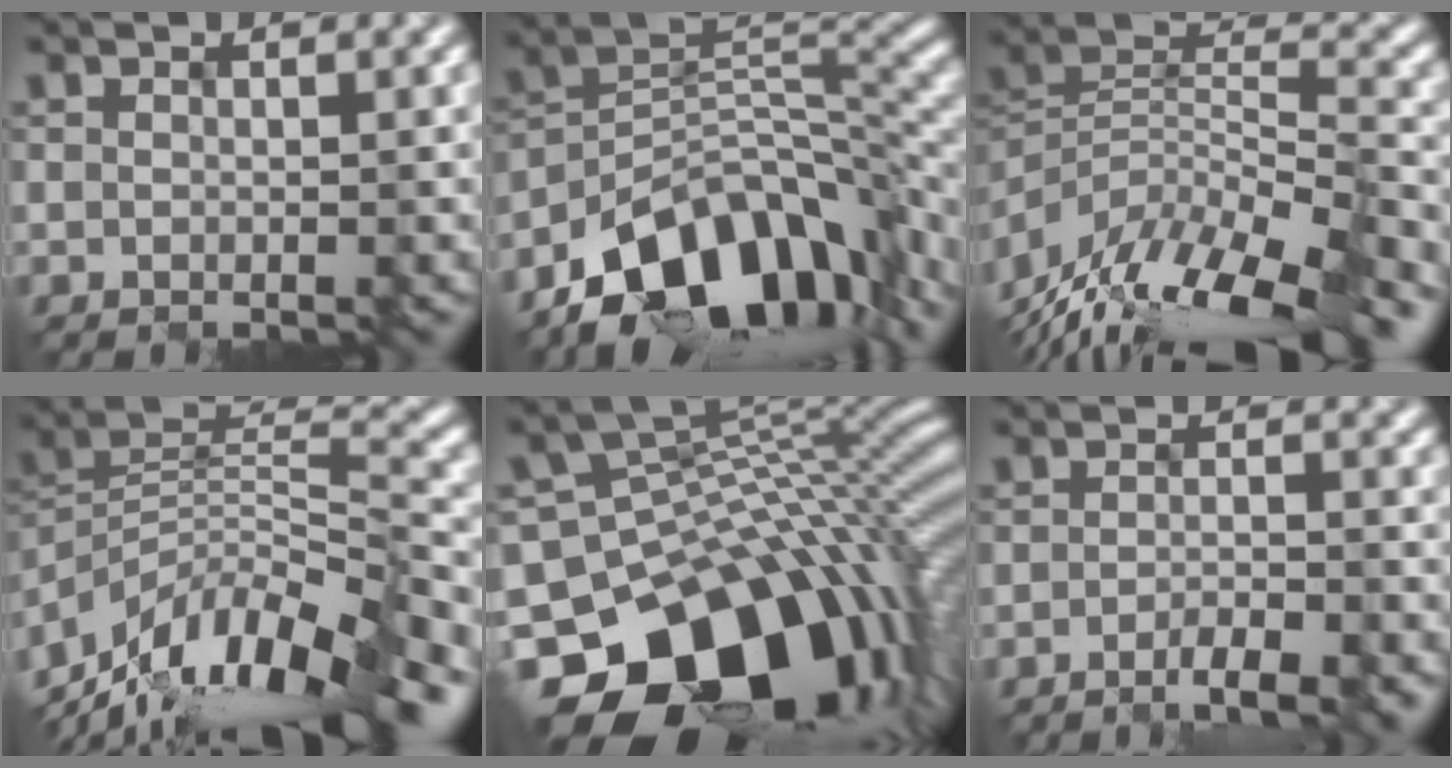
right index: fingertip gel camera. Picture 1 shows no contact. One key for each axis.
{"total": 12.5, "fx": -8.8, "fy": 5.8, "fz": 6.7, "tx": -0.105, "ty": 0.008, "tz": -0.165}
{"total": 15.3, "fx": -11.8, "fy": 5.2, "fz": 8.1, "tx": -0.154, "ty": 0.009, "tz": -0.178}
{"total": 14.4, "fx": -11.2, "fy": 4.2, "fz": 8.1, "tx": -0.167, "ty": 0.026, "tz": -0.190}
{"total": 17.1, "fx": -8.3, "fy": 10.8, "fz": 10.3, "tx": -0.169, "ty": -0.020, "tz": -0.136}
{"total": 3.4, "fx": -2.4, "fy": 0.6, "fz": 2.4, "tx": -0.036, "ty": -0.001, "tz": -0.038}